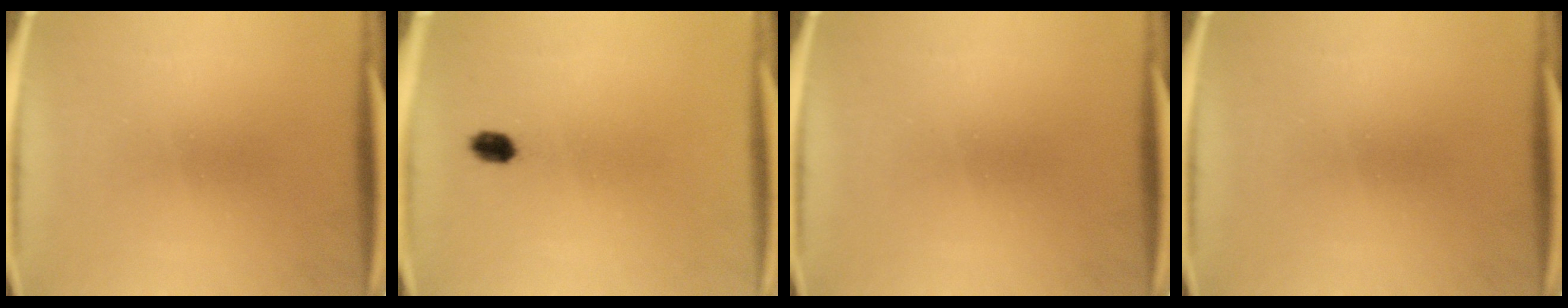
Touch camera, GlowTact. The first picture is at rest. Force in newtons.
{"total": 2.4}
{"total": 0.0}
{"total": 0.0}